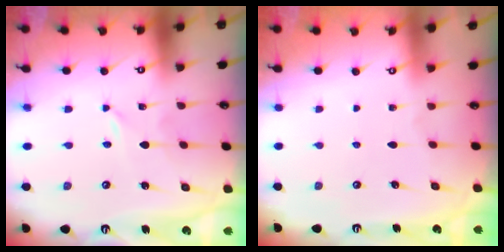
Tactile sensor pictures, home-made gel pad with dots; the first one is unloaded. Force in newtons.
{"total": 0.0}